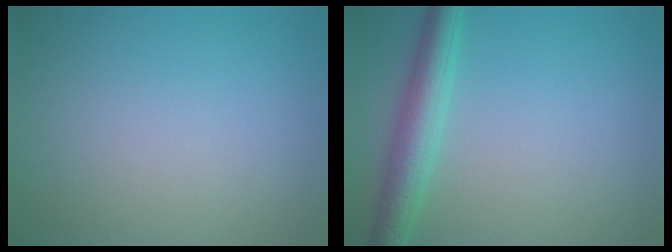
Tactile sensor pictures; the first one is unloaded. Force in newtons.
{"total": 4.2, "press": 4.2, "slide": 0.1}